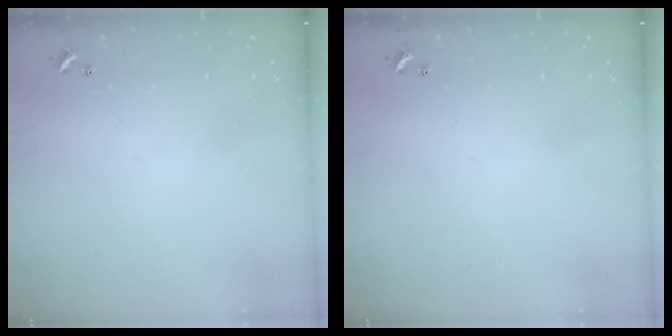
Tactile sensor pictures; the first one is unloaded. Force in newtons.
{"total": 0.0}